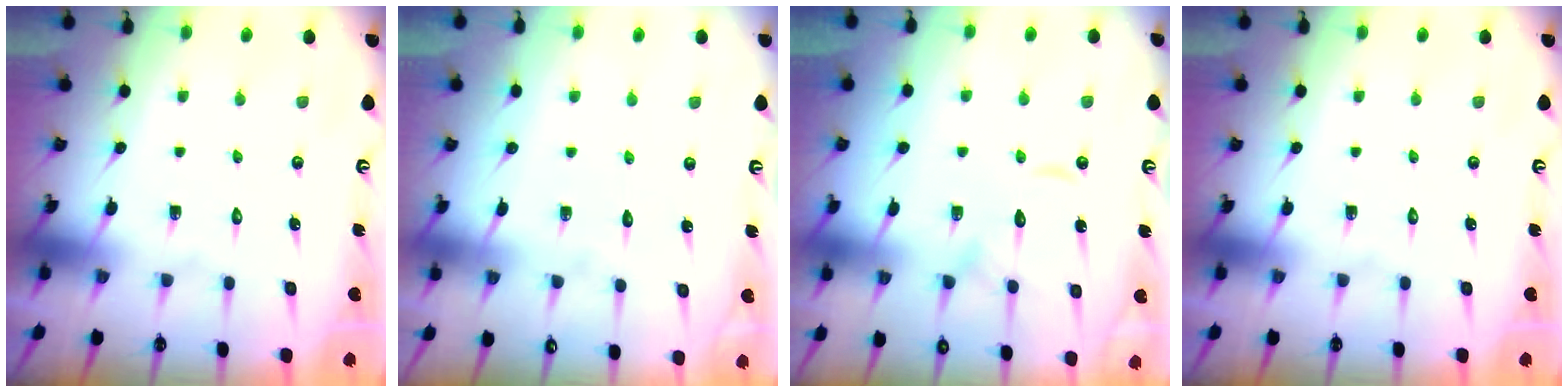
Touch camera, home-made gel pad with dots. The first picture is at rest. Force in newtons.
{"total": 3.1, "press": 3.0, "slide": 0.3}
{"total": 10.1, "press": 10.1, "slide": 1.1}
{"total": 0.0}